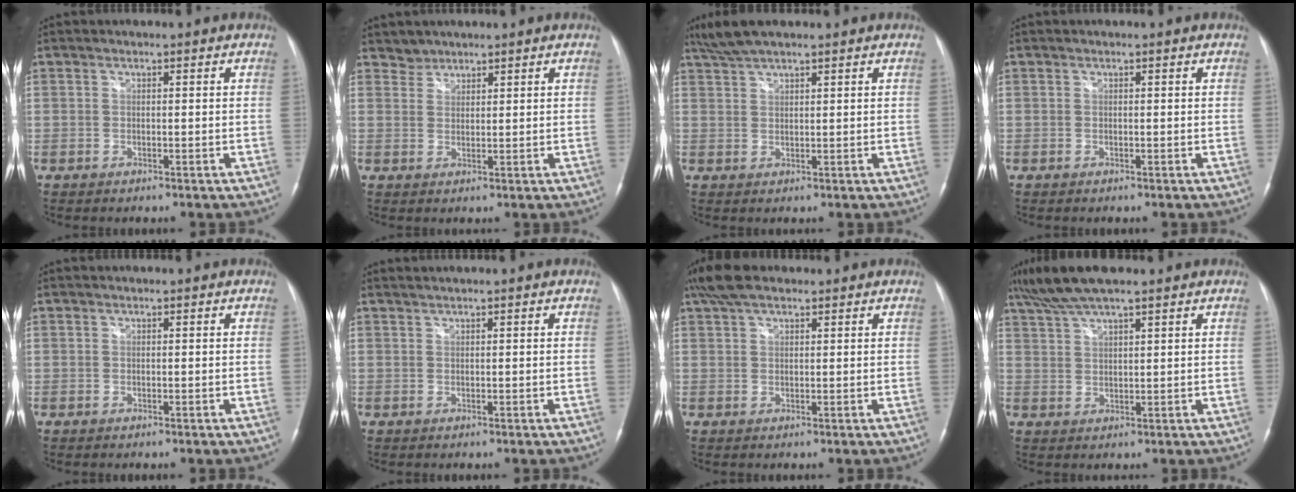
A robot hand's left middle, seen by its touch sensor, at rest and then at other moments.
{"total": 2.1, "force": [1.8, 0.9, -0.5], "torque": [0.012, 0.007, 0.030]}
{"total": 5.1, "force": [4.2, 0.8, 2.8], "torque": [-0.062, 0.018, 0.082]}
{"total": 0.0}
{"total": 0.0}
{"total": 0.8, "force": [0.7, -0.2, 0.2], "torque": [-0.008, 0.007, 0.019]}
{"total": 5.6, "force": [4.2, 2.1, 3.1], "torque": [-0.069, 0.024, 0.079]}
{"total": 8.1, "force": [6.5, 1.0, 4.7], "torque": [-0.094, 0.032, 0.117]}